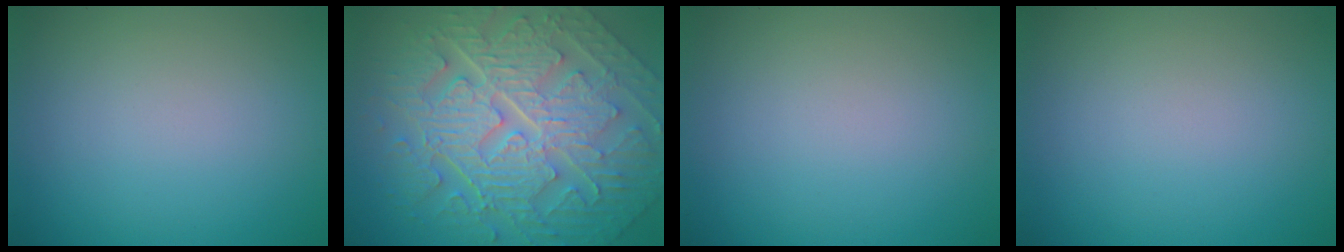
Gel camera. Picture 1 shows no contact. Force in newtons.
{"total": 11.1, "press": 7.6, "slide": 8.1}
{"total": 0.0}
{"total": 0.0}